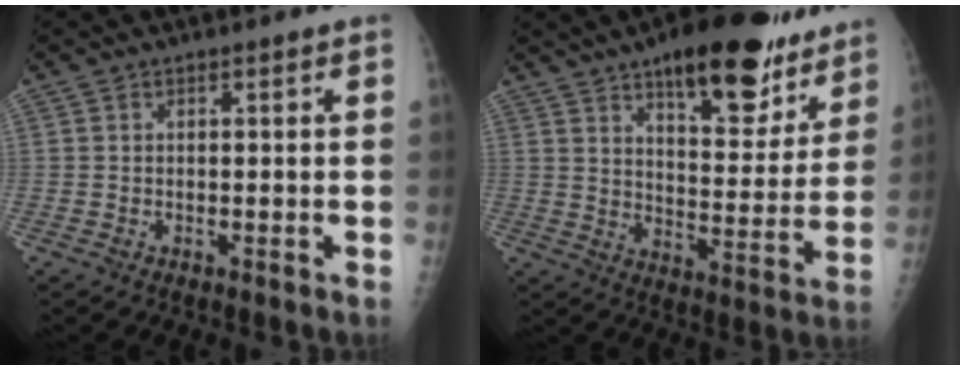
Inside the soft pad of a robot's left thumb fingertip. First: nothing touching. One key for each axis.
{"total": 20.7, "fx": 13.6, "fy": 8.3, "fz": 13.2, "tx": -0.133, "ty": -0.060, "tz": 0.199}